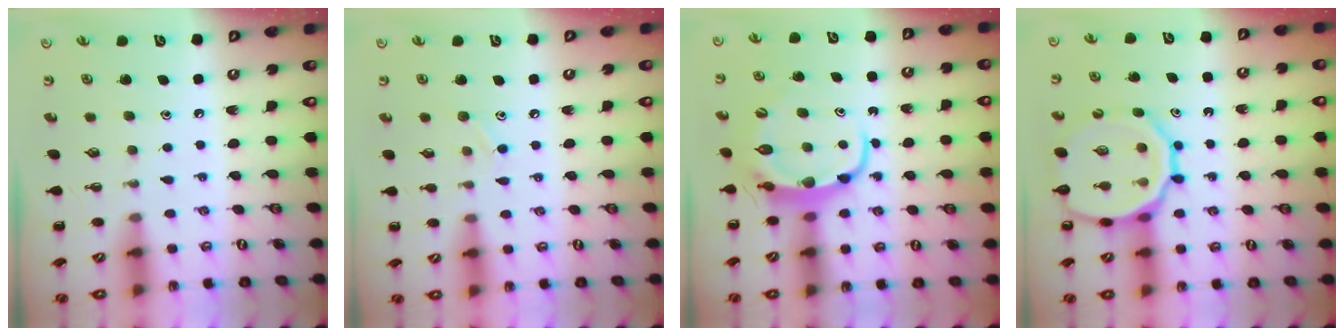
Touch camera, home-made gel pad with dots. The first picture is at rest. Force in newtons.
{"total": 6.1, "press": 5.7, "slide": 2.0}
{"total": 7.7, "press": 7.6, "slide": 1.2}
{"total": 17.3, "press": 17.1, "slide": 2.8}